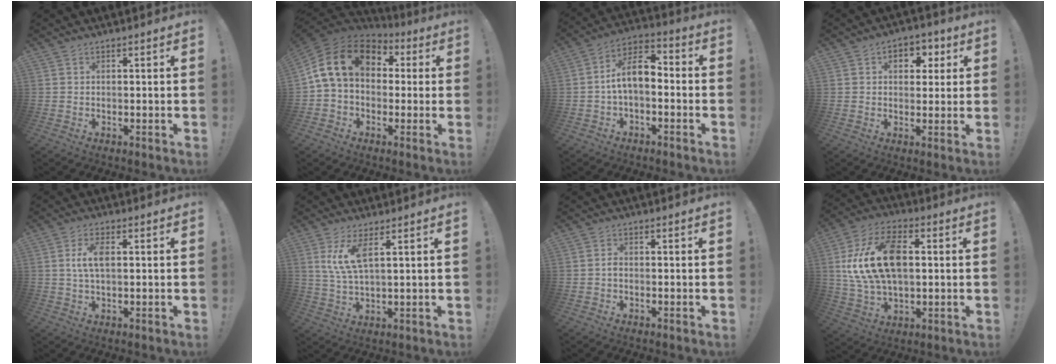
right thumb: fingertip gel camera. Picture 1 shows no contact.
{"total": 16.1, "force": [3.9, 10.9, 11.2], "torque": [-0.205, 0.004, 0.072]}
{"total": 10.0, "force": [-0.5, 5.4, 8.4], "torque": [-0.150, 0.012, -0.007]}
{"total": 5.9, "force": [1.6, 4.8, 3.1], "torque": [-0.031, -0.004, 0.026]}
{"total": 5.9, "force": [0.9, 2.8, 5.1], "torque": [-0.089, 0.002, 0.010]}
{"total": 8.4, "force": [3.9, 2.4, 7.0], "torque": [-0.123, -0.013, 0.069]}
{"total": 1.1, "force": [-0.7, 0.3, 0.9], "torque": [-0.017, 0.003, -0.012]}
{"total": 19.5, "force": [2.2, 11.9, 15.3], "torque": [-0.288, 0.005, 0.038]}